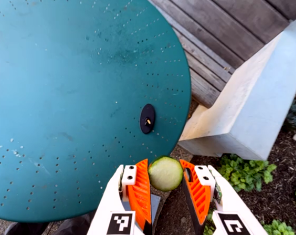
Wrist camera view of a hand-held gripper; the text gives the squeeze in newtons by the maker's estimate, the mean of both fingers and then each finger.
{"total": 10.6, "left": 10.4, "right": 10.9}